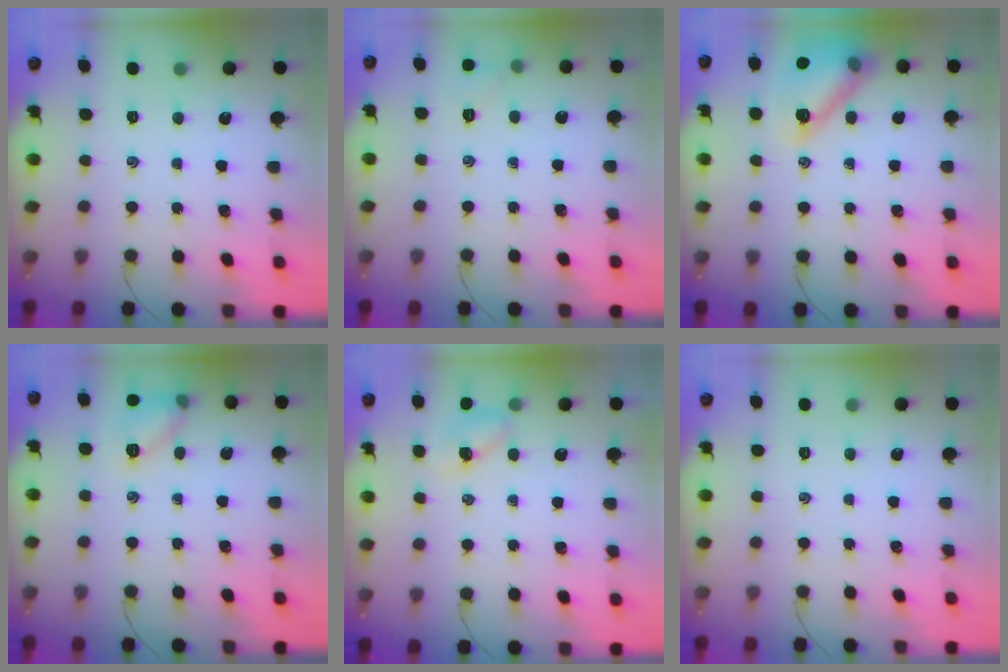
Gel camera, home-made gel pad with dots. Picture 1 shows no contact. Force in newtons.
{"total": 4.8, "press": 4.6, "slide": 1.4}
{"total": 16.2, "press": 16.1, "slide": 1.5}
{"total": 8.9, "press": 8.9, "slide": 0.6}
{"total": 4.6, "press": 4.6, "slide": 0.5}
{"total": 0.0}